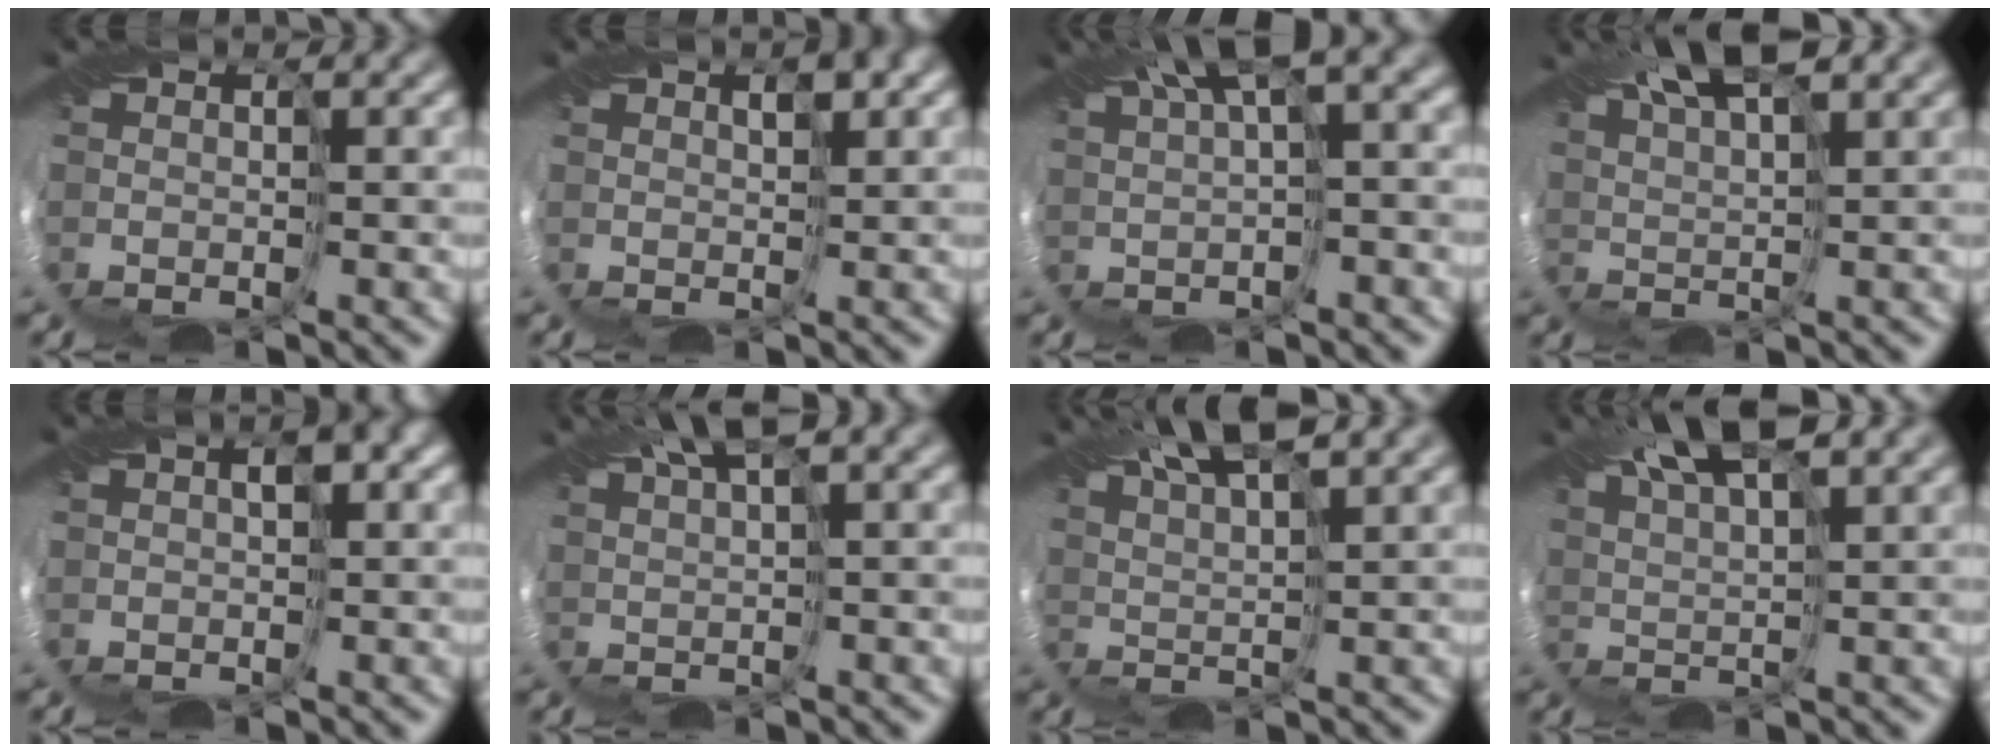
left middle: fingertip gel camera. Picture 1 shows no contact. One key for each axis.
{"total": 1.8, "fx": 1.0, "fy": 0.5, "fz": 1.4, "tx": -0.024, "ty": 0.006, "tz": 0.018}
{"total": 6.9, "fx": 3.2, "fy": 1.5, "fz": 6.0, "tx": -0.104, "ty": 0.026, "tz": 0.063}
{"total": 6.9, "fx": 4.5, "fy": 1.4, "fz": 5.1, "tx": -0.093, "ty": 0.018, "tz": 0.077}
{"total": 2.4, "fx": 0.7, "fy": 0.9, "fz": 2.1, "tx": -0.031, "ty": 0.011, "tz": 0.010}
{"total": 5.4, "fx": 3.1, "fy": 1.0, "fz": 4.3, "tx": -0.079, "ty": 0.020, "tz": 0.060}
{"total": 7.2, "fx": 4.7, "fy": 1.3, "fz": 5.3, "tx": -0.095, "ty": 0.019, "tz": 0.085}
{"total": 7.7, "fx": 4.7, "fy": 1.7, "fz": 5.8, "tx": -0.108, "ty": 0.019, "tz": 0.085}